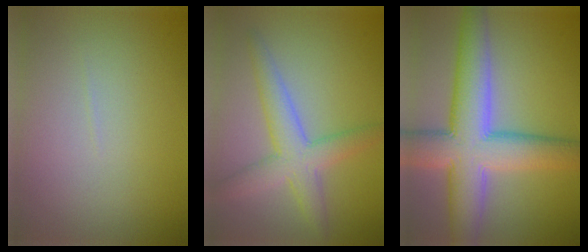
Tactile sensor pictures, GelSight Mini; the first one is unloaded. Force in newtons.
{"total": 4.6, "press": 4.6, "slide": 0.1}
{"total": 10.4, "press": 10.4, "slide": 0.5}